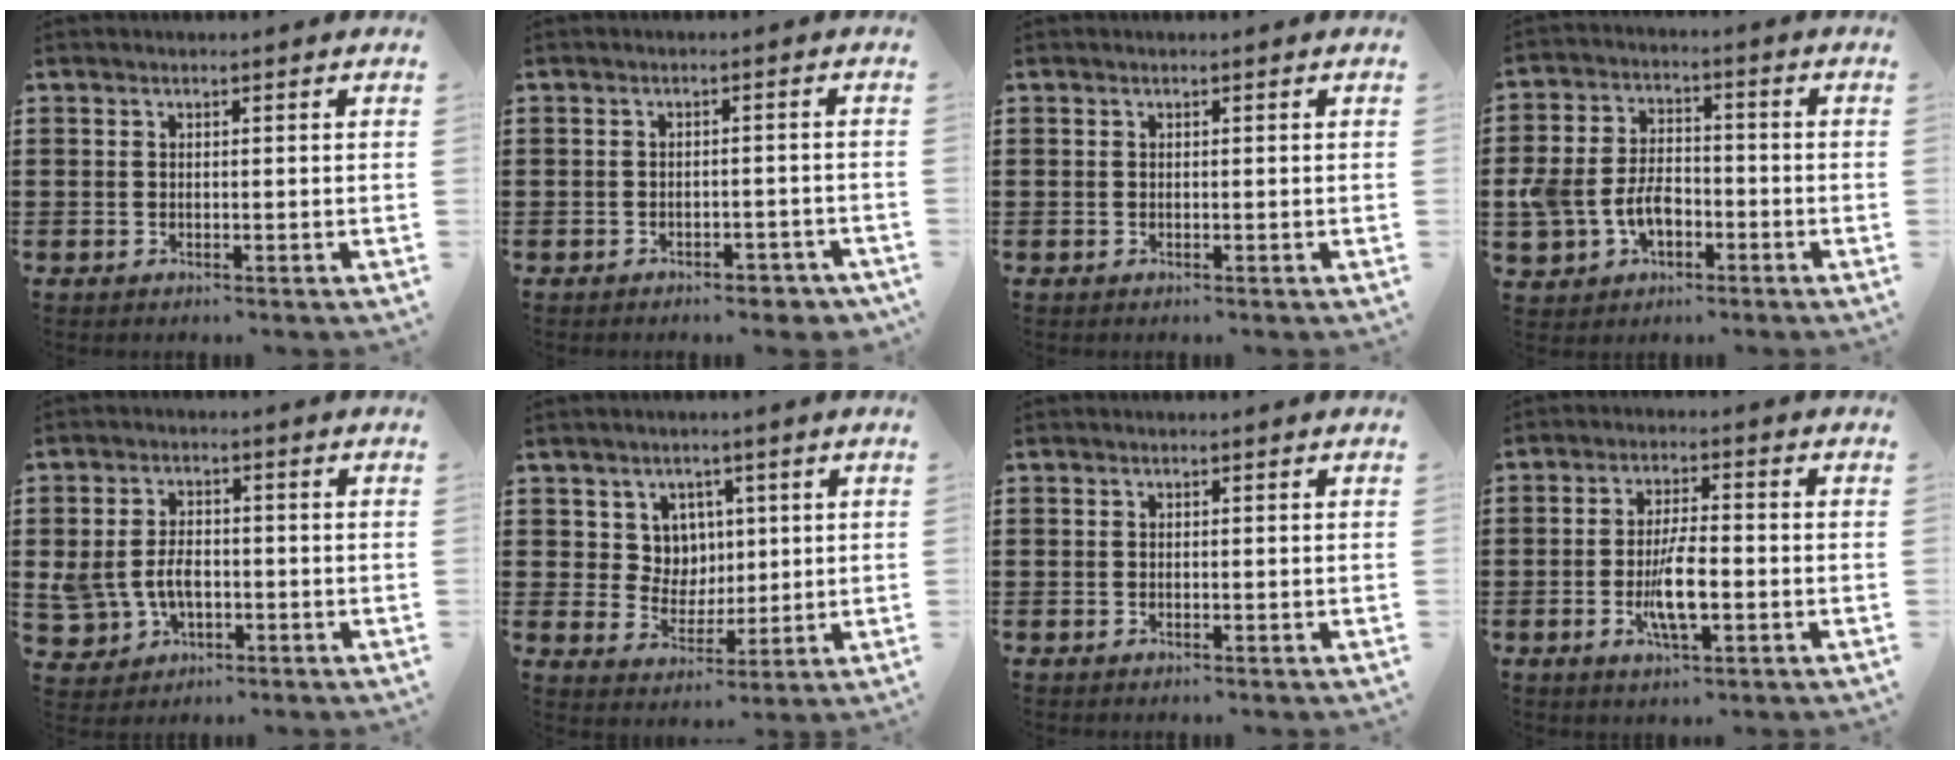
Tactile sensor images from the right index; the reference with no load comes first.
{"total": 2.0, "force": [-1.9, 0.3, 0.6], "torque": [-0.016, -0.002, -0.037]}
{"total": 0.0}
{"total": 6.9, "force": [-2.1, 4.9, 4.4], "torque": [-0.113, 0.004, -0.044]}
{"total": 5.1, "force": [-0.9, 4.0, 3.1], "torque": [-0.078, 0.003, -0.018]}
{"total": 5.8, "force": [2.4, 5.1, 1.3], "torque": [-0.046, 0.007, 0.043]}
{"total": 0.0}
{"total": 6.8, "force": [-1.7, 2.0, 6.3], "torque": [-0.131, -0.007, -0.034]}